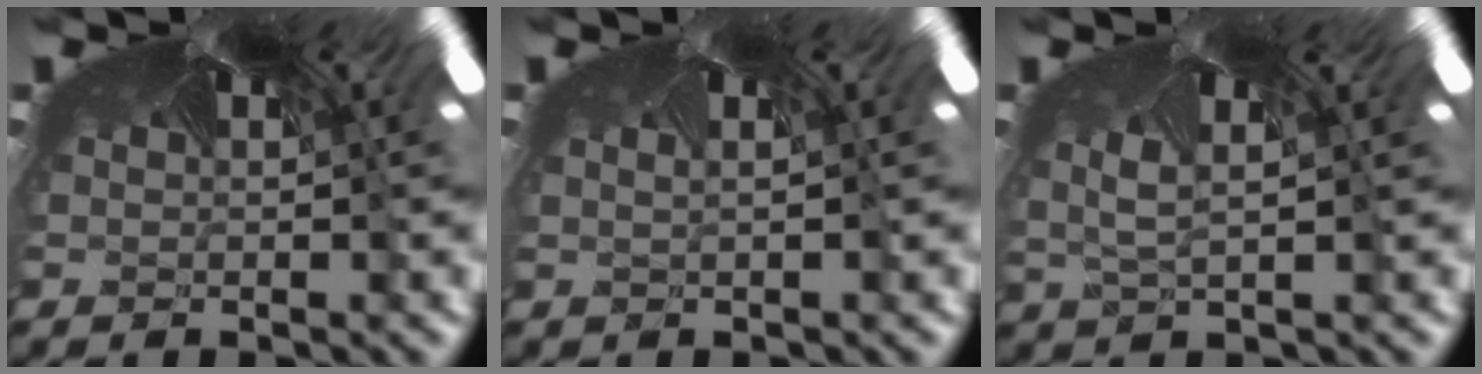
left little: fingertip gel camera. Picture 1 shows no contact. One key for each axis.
{"total": 1.6, "fx": -1.5, "fy": 0.1, "fz": 0.4, "tx": -0.013, "ty": -0.020, "tz": -0.009}
{"total": 2.5, "fx": -2.4, "fy": 0.4, "fz": 0.3, "tx": -0.032, "ty": -0.042, "tz": -0.017}